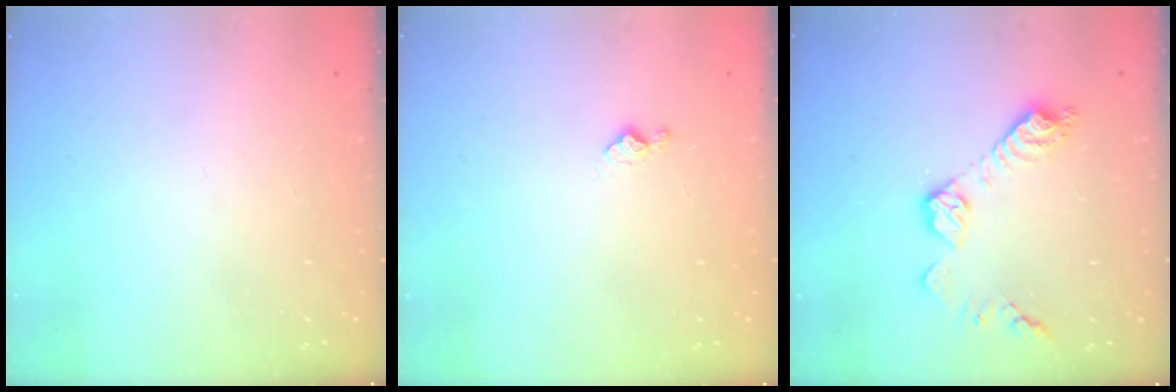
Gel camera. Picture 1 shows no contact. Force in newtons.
{"total": 4.6, "press": 4.6, "slide": 0.7}
{"total": 11.4, "press": 11.4, "slide": 0.5}